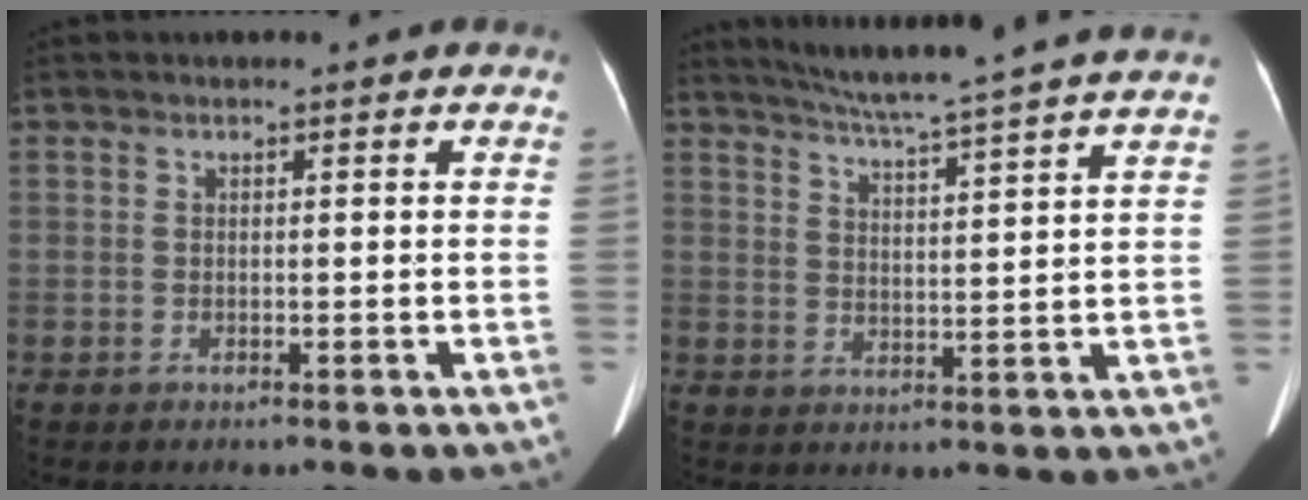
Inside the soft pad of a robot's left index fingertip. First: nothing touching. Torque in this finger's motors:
{"motor_torque": [0.48, -0.96, 0.00, 0.05]}